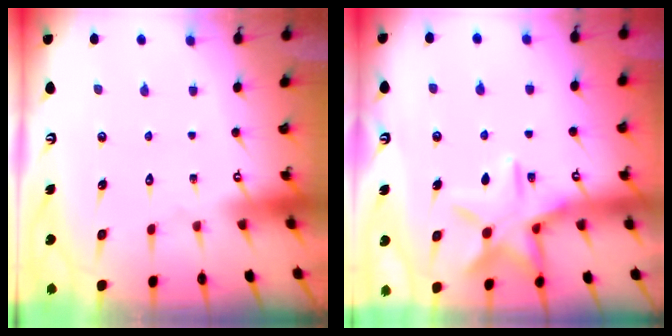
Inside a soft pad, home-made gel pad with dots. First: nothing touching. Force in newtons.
{"total": 14.2, "press": 14.2, "slide": 0.8}